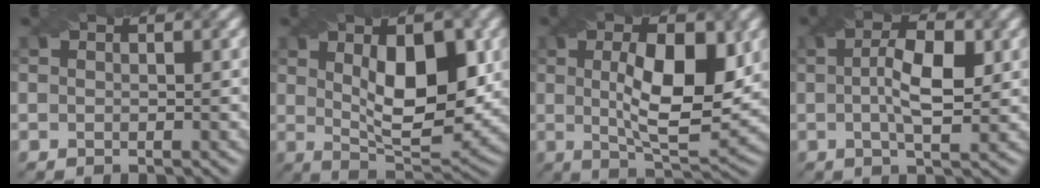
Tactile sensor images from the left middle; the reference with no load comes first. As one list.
[{"total": 9.3, "force": [1.8, 3.6, 8.4], "torque": [-0.128, -0.001, 0.033]}, {"total": 8.7, "force": [1.3, 3.0, 8.1], "torque": [-0.127, 0.000, 0.023]}, {"total": 5.2, "force": [0.6, 1.6, 4.9], "torque": [-0.081, 0.006, 0.008]}]